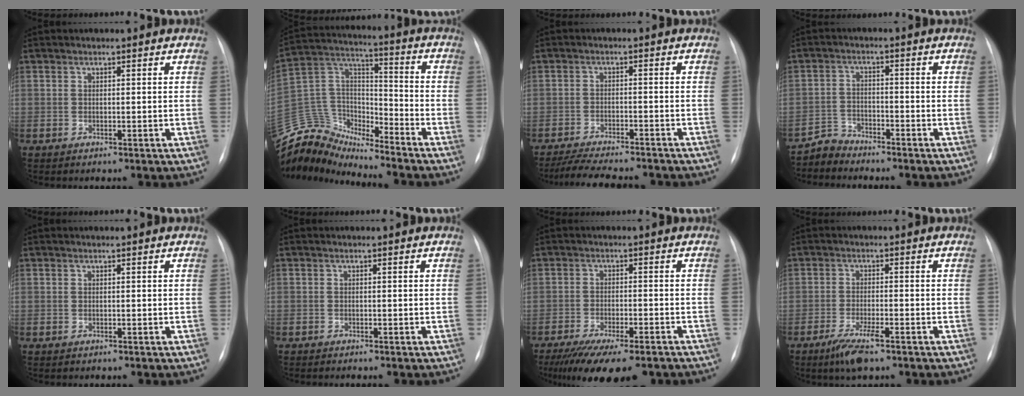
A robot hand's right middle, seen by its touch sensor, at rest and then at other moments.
{"total": 12.9, "force": [-12.6, 2.4, 0.5], "torque": [-0.011, 0.072, -0.245]}
{"total": 11.6, "force": [-10.5, 1.8, 4.7], "torque": [-0.076, -0.007, -0.152]}
{"total": 3.4, "force": [-3.2, 0.6, -1.1], "torque": [0.027, -0.007, -0.062]}
{"total": 0.0}
{"total": 1.5, "force": [-1.3, 0.3, 0.7], "torque": [-0.009, -0.003, -0.015]}
{"total": 15.0, "force": [-11.8, 3.5, 8.6], "torque": [-0.135, -0.020, -0.173]}
{"total": 5.2, "force": [-3.4, 0.9, 3.9], "torque": [-0.085, -0.011, -0.060]}